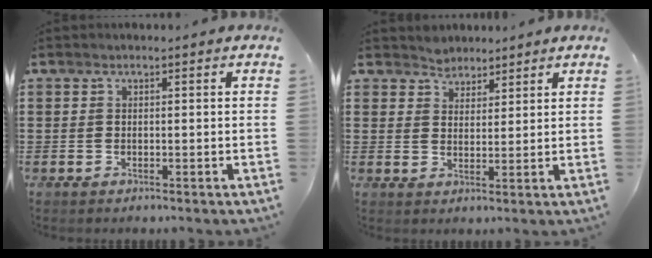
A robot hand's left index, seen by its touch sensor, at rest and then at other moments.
{"total": 2.9, "force": [2.5, 1.3, -0.6], "torque": [-0.002, 0.004, 0.049]}